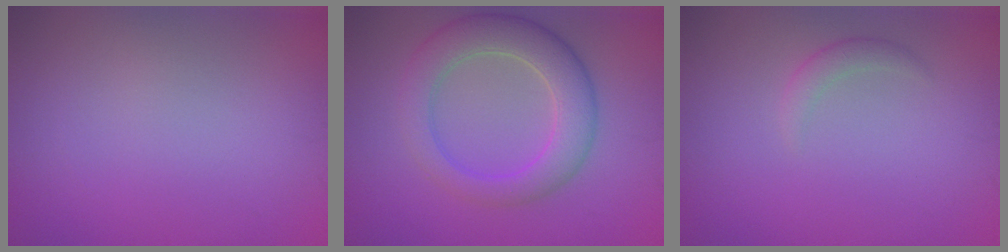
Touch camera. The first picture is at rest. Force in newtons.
{"total": 5.6, "press": 5.5, "slide": 0.4}
{"total": 1.2, "press": 1.2, "slide": 0.1}